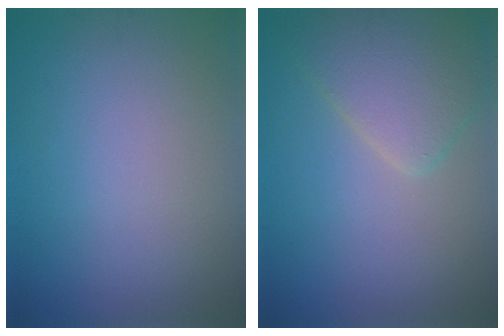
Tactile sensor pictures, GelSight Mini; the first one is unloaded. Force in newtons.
{"total": 4.5, "press": 4.5, "slide": 0.4}